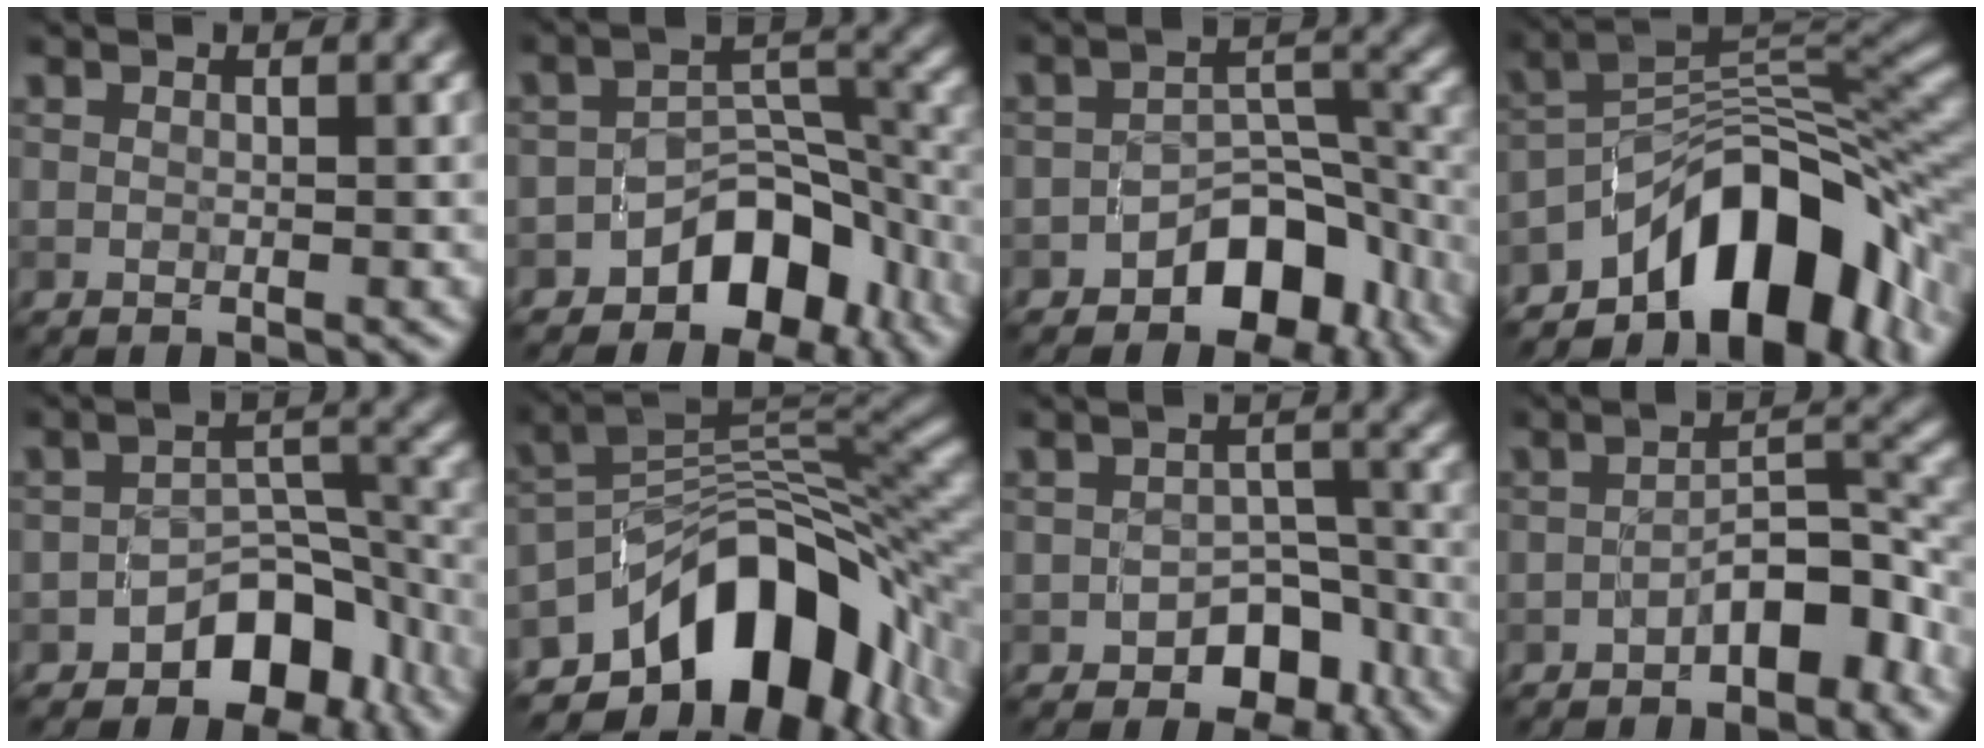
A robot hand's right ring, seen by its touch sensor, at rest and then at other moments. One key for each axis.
{"total": 6.8, "fx": -4.2, "fy": 4.1, "fz": 3.4, "tx": -0.025, "ty": 0.002, "tz": -0.069}
{"total": 6.1, "fx": -3.8, "fy": 3.6, "fz": 3.2, "tx": -0.025, "ty": 0.004, "tz": -0.065}
{"total": 12.0, "fx": -7.0, "fy": 5.9, "fz": 7.8, "tx": -0.091, "ty": 0.006, "tz": -0.126}
{"total": 6.2, "fx": -4.0, "fy": 3.6, "fz": 3.1, "tx": -0.024, "ty": 0.002, "tz": -0.066}
{"total": 12.8, "fx": -6.3, "fy": 7.3, "fz": 8.4, "tx": -0.116, "ty": 0.005, "tz": -0.113}
{"total": 4.9, "fx": -2.9, "fy": 3.2, "fz": 2.4, "tx": -0.014, "ty": 0.002, "tz": -0.042}
{"total": 4.5, "fx": -2.4, "fy": 2.0, "fz": 3.3, "tx": -0.044, "ty": 0.021, "tz": -0.042}